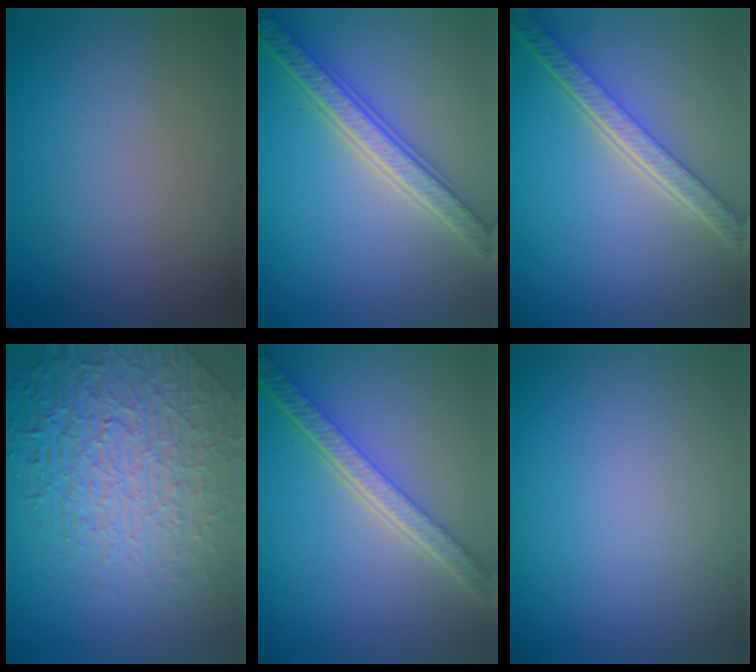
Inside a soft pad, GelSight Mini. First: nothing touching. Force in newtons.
{"total": 5.6, "press": 5.4, "slide": 1.1}
{"total": 5.3, "press": 4.1, "slide": 3.3}
{"total": 8.7, "press": 6.0, "slide": 6.3}
{"total": 5.6, "press": 4.3, "slide": 3.7}
{"total": 0.0}